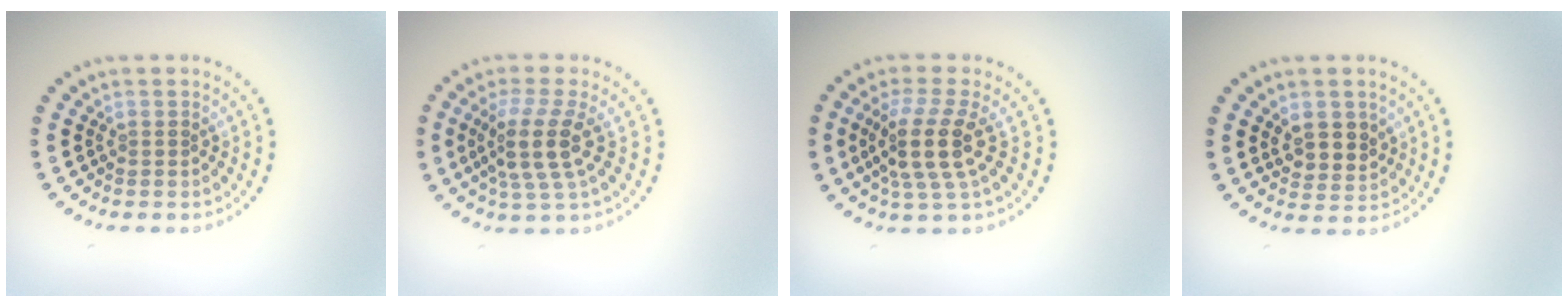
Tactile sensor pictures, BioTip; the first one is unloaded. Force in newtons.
{"total": 4.2, "press": 3.3, "slide": 2.6}
{"total": 4.3, "press": 3.4, "slide": 2.6}
{"total": 2.9, "press": 2.7, "slide": 1.0}